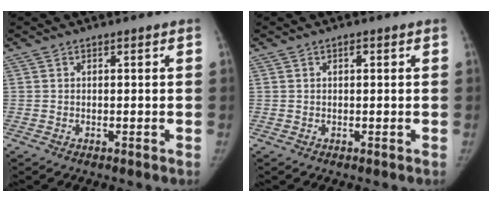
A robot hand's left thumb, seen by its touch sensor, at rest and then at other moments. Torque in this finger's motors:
{"motor_torque": [0.45, 0.30, 0.74, 0.06, 0.06]}